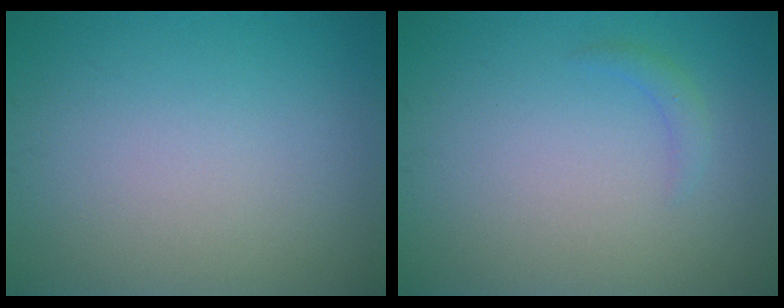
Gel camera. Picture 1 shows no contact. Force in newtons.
{"total": 1.0, "press": 1.0, "slide": 0.1}